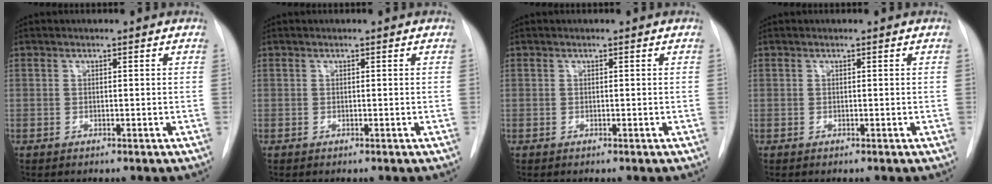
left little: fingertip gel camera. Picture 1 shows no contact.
{"total": 0.0}
{"total": 0.0}
{"total": 0.0}